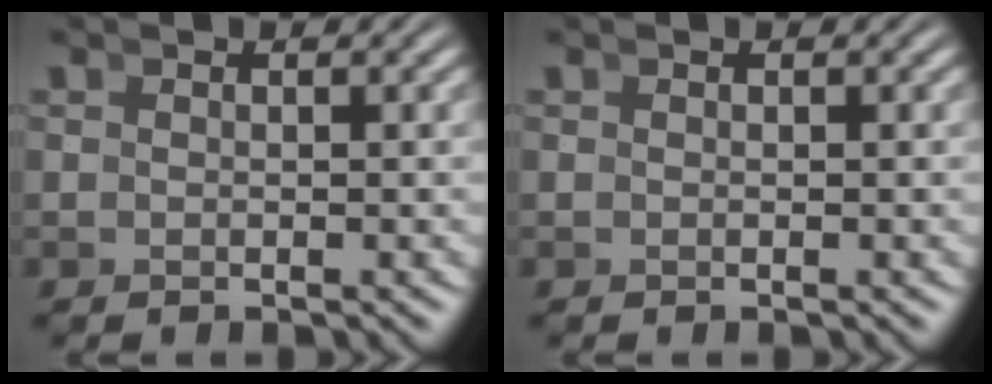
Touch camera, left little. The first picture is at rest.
{"total": 0.0}